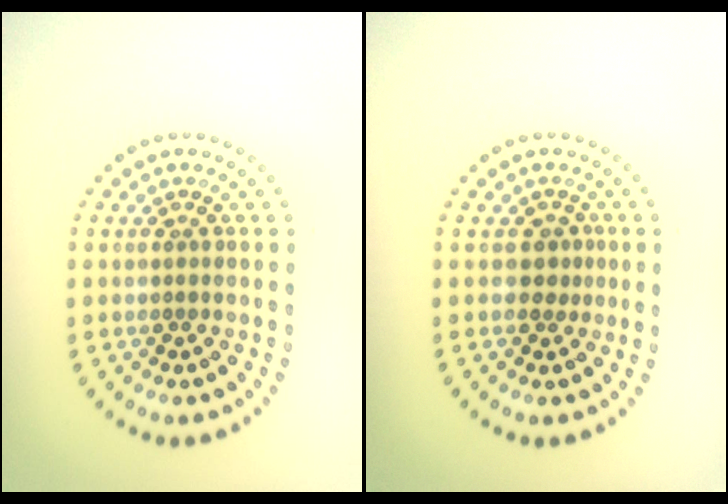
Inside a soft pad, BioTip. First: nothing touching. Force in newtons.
{"total": 1.5, "press": 1.1, "slide": 0.9}